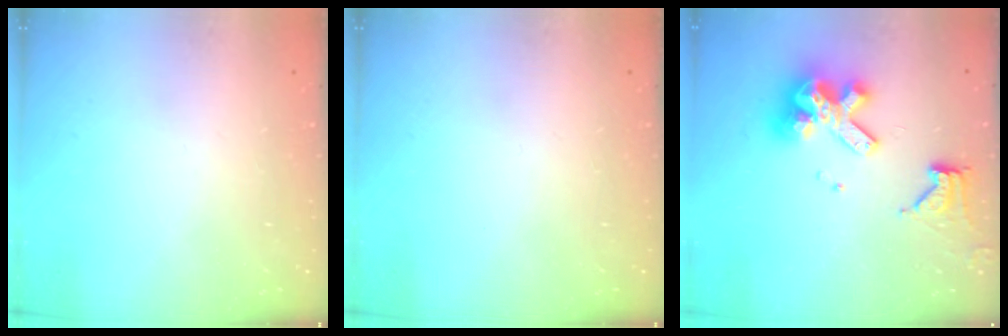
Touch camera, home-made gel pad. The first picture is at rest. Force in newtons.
{"total": 0.0}
{"total": 12.2, "press": 12.1, "slide": 1.3}